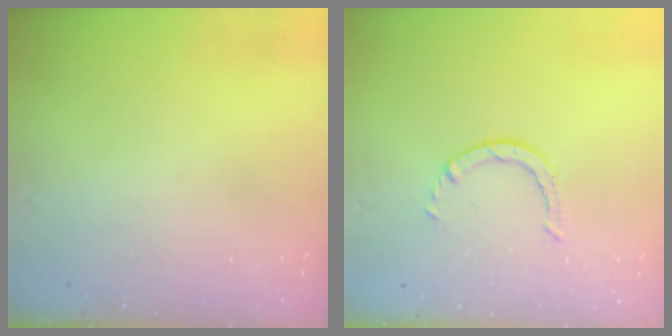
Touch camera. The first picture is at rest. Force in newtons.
{"total": 0.8, "press": 0.7, "slide": 0.1}